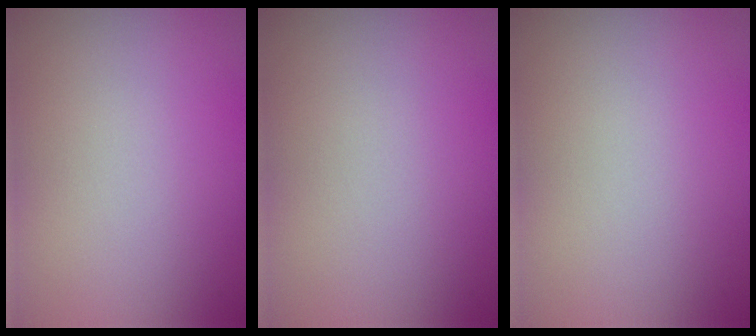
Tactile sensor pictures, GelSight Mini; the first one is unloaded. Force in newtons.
{"total": 0.0}
{"total": 0.0}